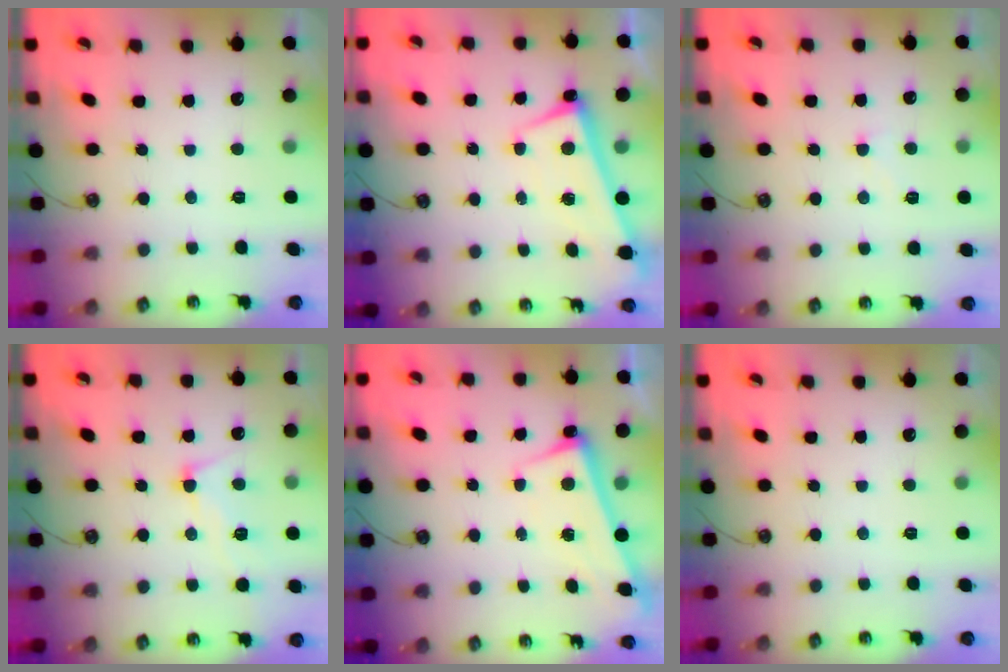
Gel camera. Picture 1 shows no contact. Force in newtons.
{"total": 1.3, "press": 1.0, "slide": 0.9}
{"total": 0.8, "press": 0.6, "slide": 0.5}
{"total": 5.8, "press": 5.7, "slide": 0.6}
{"total": 2.7, "press": 2.5, "slide": 0.9}
{"total": 0.0}